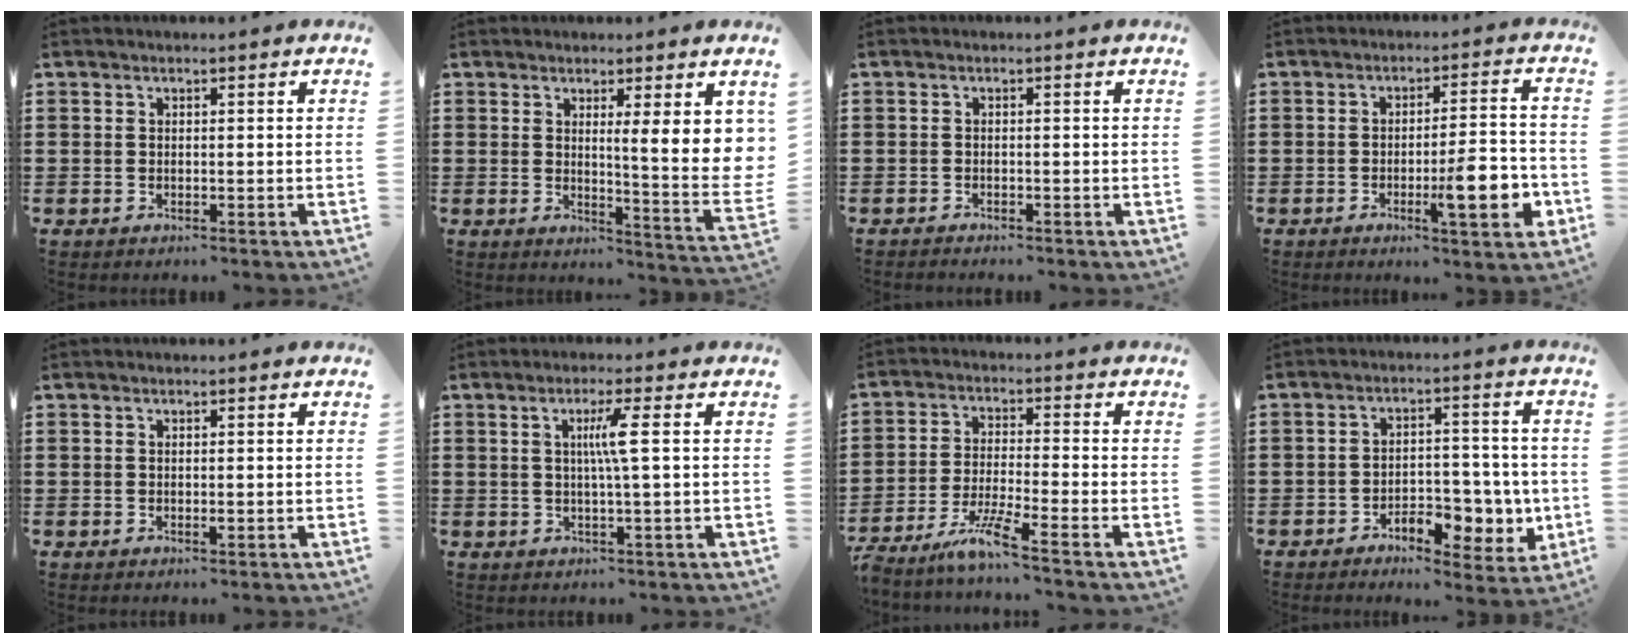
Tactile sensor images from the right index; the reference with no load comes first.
{"total": 7.4, "force": [3.2, 0.7, 6.7], "torque": [-0.101, -0.025, 0.047]}
{"total": 0.7, "force": [-0.7, 0.0, 0.0], "torque": [-0.002, -0.001, -0.015]}
{"total": 9.1, "force": [-3.0, 1.9, 8.4], "torque": [-0.106, -0.006, -0.050]}
{"total": 0.6, "force": [-0.1, 0.1, 0.6], "torque": [-0.011, -0.003, -0.001]}
{"total": 4.2, "force": [0.6, -0.5, 4.1], "torque": [-0.079, -0.005, 0.003]}
{"total": 6.4, "force": [-5.0, -0.7, 3.9], "torque": [-0.091, -0.020, -0.101]}
{"total": 6.5, "force": [-2.7, 4.1, 4.3], "torque": [-0.056, 0.012, -0.049]}